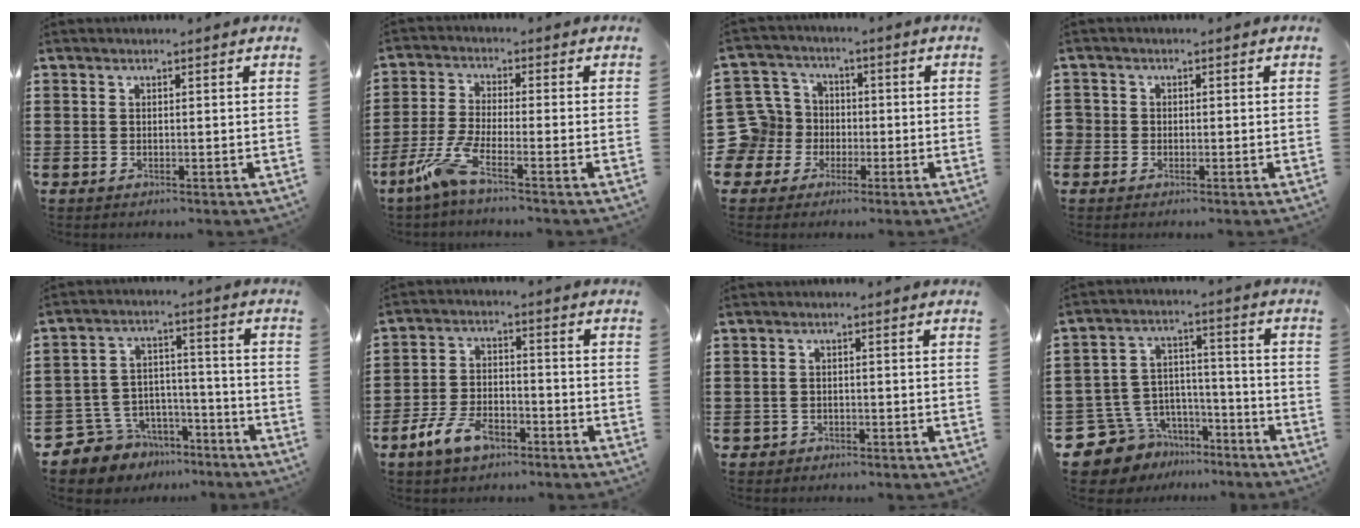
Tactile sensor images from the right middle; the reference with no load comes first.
{"total": 5.9, "force": [-3.8, 0.6, 4.5], "torque": [-0.123, -0.022, -0.079]}
{"total": 10.2, "force": [-1.1, 9.7, 2.6], "torque": [-0.127, 0.008, -0.021]}
{"total": 1.5, "force": [-0.4, 1.5, 0.1], "torque": [-0.007, 0.004, -0.010]}
{"total": 7.0, "force": [-6.2, 3.3, -0.3], "torque": [-0.021, 0.011, -0.125]}
{"total": 7.0, "force": [-4.8, 3.1, 4.0], "torque": [-0.097, 0.005, -0.094]}
{"total": 1.3, "force": [-1.1, 0.7, -0.1], "torque": [-0.003, 0.003, -0.026]}
{"total": 8.7, "force": [-7.4, 4.6, 0.4], "torque": [-0.040, 0.005, -0.144]}